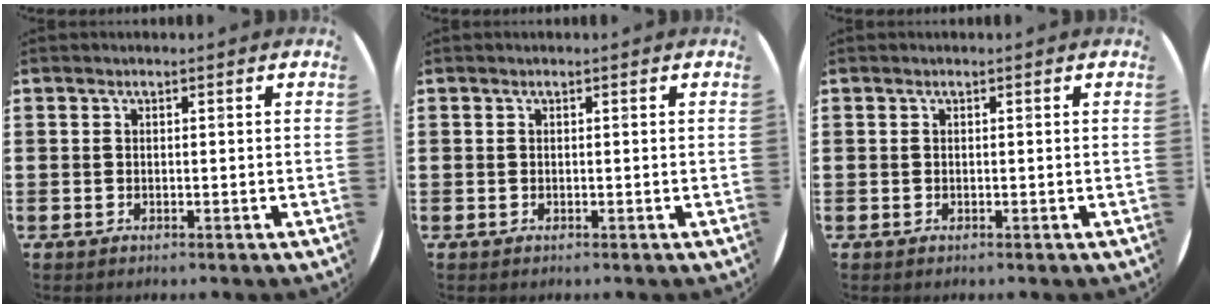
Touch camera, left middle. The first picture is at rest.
{"total": 0.0}
{"total": 0.0}